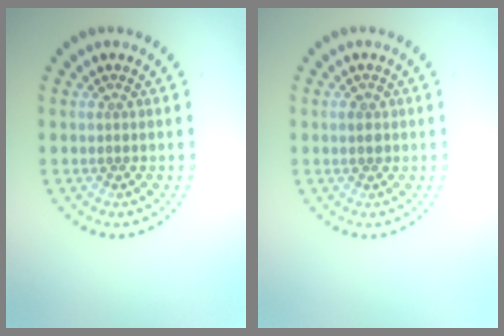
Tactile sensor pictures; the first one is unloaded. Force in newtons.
{"total": 1.1, "press": 1.1, "slide": 0.2}